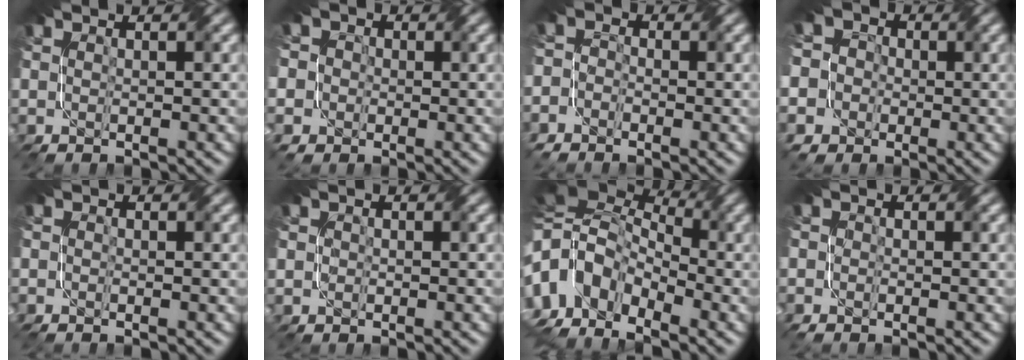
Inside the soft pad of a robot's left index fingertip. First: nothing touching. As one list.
[{"total": 6.8, "force": [0.4, 6.3, 2.3], "torque": [-0.056, 0.025, -0.035]}, {"total": 2.3, "force": [-1.6, 1.6, 0.7], "torque": [-0.015, -0.003, -0.037]}, {"total": 9.8, "force": [-3.0, 8.9, 2.8], "torque": [-0.079, -0.007, -0.083]}, {"total": 0.6, "force": [-0.3, 0.4, 0.3], "torque": [-0.007, -0.006, -0.007]}, {"total": 1.2, "force": [0.4, 1.1, 0.1], "torque": [0.002, -0.003, 0.003]}, {"total": 12.4, "force": [-2.4, 8.8, 8.4], "torque": [-0.166, -0.010, -0.039]}, {"total": 0.9, "force": [-0.5, 0.7, 0.3], "torque": [-0.005, -0.004, -0.011]}]